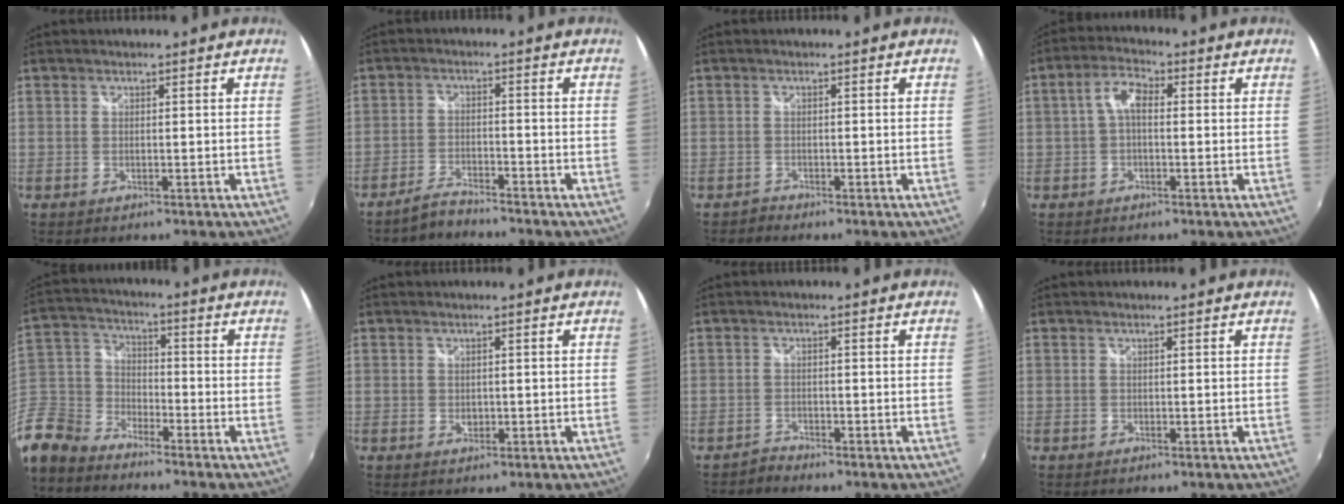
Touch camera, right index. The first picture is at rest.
{"total": 4.2, "force": [-4.0, 0.6, 1.1], "torque": [-0.040, 0.001, -0.074]}
{"total": 1.0, "force": [-0.9, 0.3, -0.3], "torque": [0.004, 0.002, -0.019]}
{"total": 4.6, "force": [0.0, 2.4, 4.0], "torque": [-0.080, 0.017, -0.001]}
{"total": 14.7, "force": [-10.7, 8.6, 5.1], "torque": [-0.154, 0.009, -0.222]}
{"total": 1.2, "force": [-0.1, 1.0, 0.6], "torque": [-0.009, -0.001, -0.002]}
{"total": 1.7, "force": [-1.6, 0.3, -0.3], "torque": [0.002, 0.002, -0.034]}
{"total": 0.0}